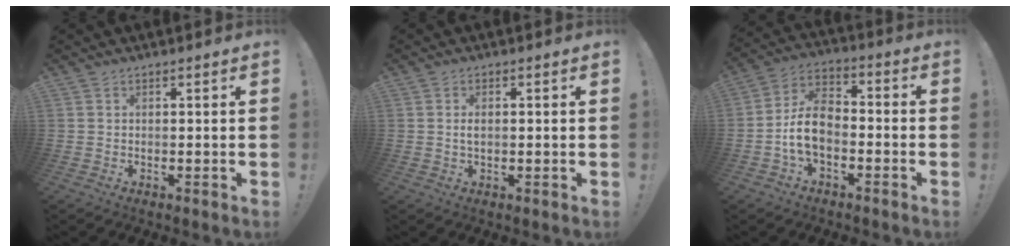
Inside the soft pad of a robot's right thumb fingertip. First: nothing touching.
{"total": 1.7, "force": [0.2, 0.7, 1.5], "torque": [-0.023, 0.000, 0.002]}
{"total": 10.6, "force": [-2.9, 6.9, 7.5], "torque": [-0.145, 0.019, -0.051]}